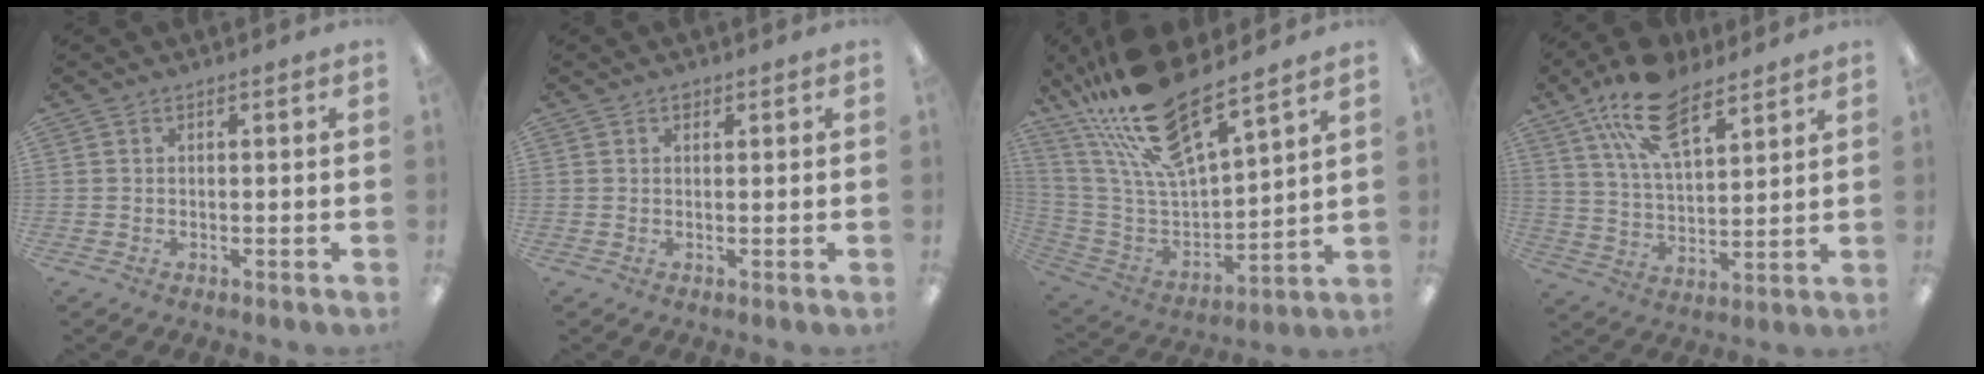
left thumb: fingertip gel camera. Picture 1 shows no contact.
{"total": 1.0, "force": [0.7, 0.6, 0.4], "torque": [-0.002, -0.002, 0.010]}
{"total": 21.8, "force": [17.6, 5.5, 11.7], "torque": [-0.237, -0.110, 0.307]}
{"total": 16.4, "force": [10.2, 7.6, 10.3], "torque": [-0.192, -0.028, 0.185]}